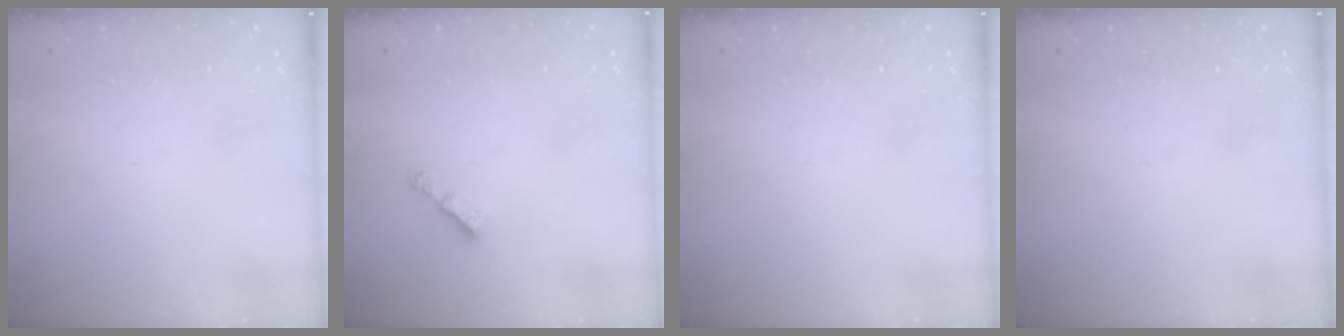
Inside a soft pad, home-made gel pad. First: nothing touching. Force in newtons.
{"total": 3.3, "press": 3.3, "slide": 0.4}
{"total": 0.0}
{"total": 0.0}